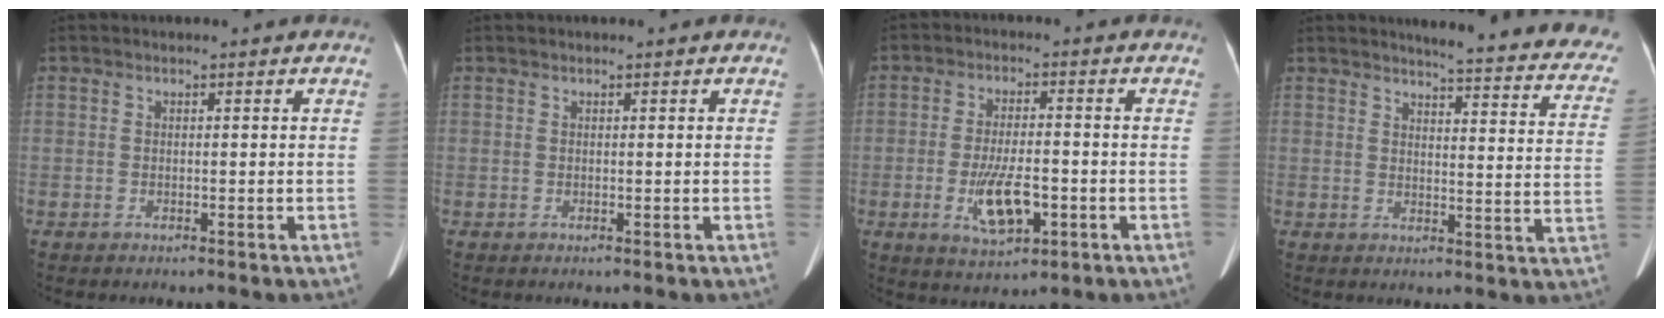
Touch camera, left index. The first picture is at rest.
{"total": 0.0}
{"total": 7.5, "force": [-2.4, 2.7, 6.6], "torque": [-0.127, -0.007, -0.035]}
{"total": 21.1, "force": [19.2, 2.1, 8.4], "torque": [-0.086, -0.079, 0.197]}